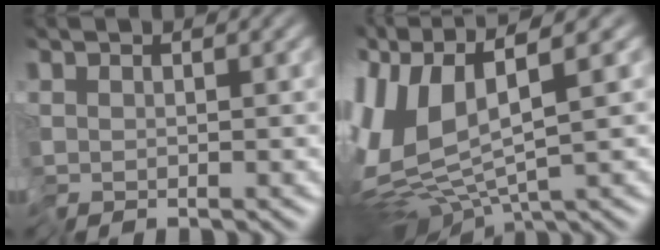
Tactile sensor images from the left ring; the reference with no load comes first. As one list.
[{"total": 8.0, "force": [0.6, 3.4, 7.2], "torque": [-0.163, -0.003, 0.021]}]